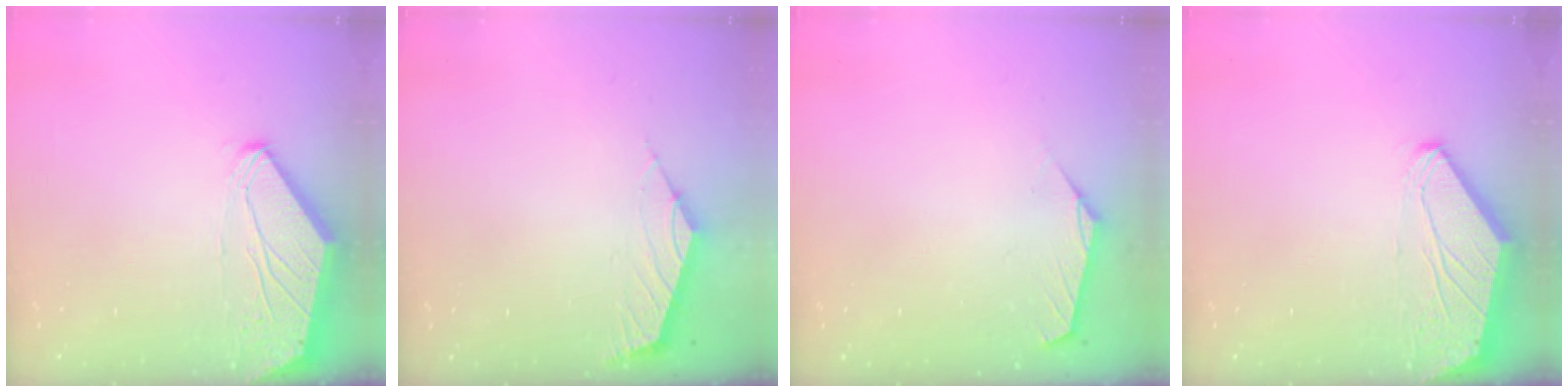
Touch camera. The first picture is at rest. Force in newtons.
{"total": 2.4, "press": 2.4, "slide": 0.4}
{"total": 0.0}
{"total": 0.0}